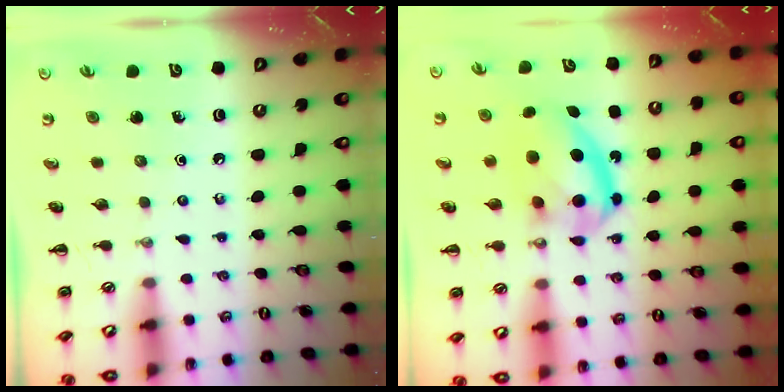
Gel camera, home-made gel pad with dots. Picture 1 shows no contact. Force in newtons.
{"total": 12.0, "press": 11.7, "slide": 3.0}